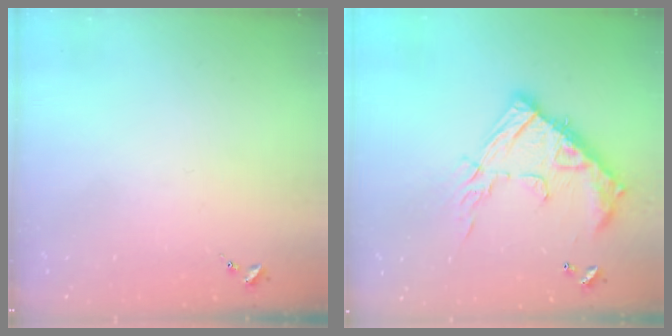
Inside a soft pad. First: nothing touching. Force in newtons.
{"total": 19.9, "press": 19.9, "slide": 1.7}